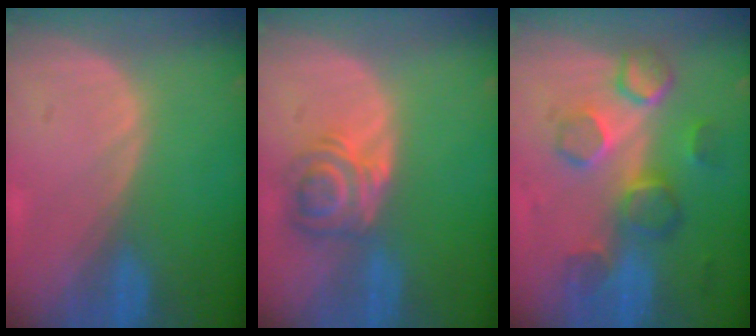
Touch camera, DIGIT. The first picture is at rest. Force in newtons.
{"total": 5.6, "press": 5.2, "slide": 2.2}
{"total": 8.6, "press": 8.0, "slide": 3.0}